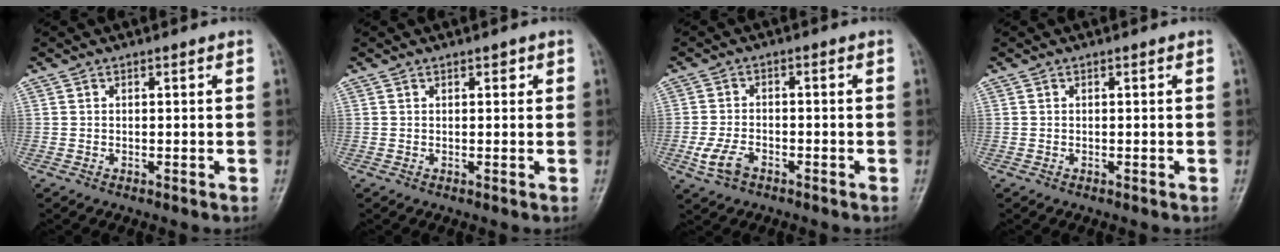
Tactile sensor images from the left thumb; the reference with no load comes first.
{"total": 1.1, "force": [0.6, 0.6, 0.7], "torque": [0.001, 0.000, 0.005]}
{"total": 4.9, "force": [-2.5, 2.9, 3.1], "torque": [-0.067, 0.010, -0.047]}
{"total": 0.0}